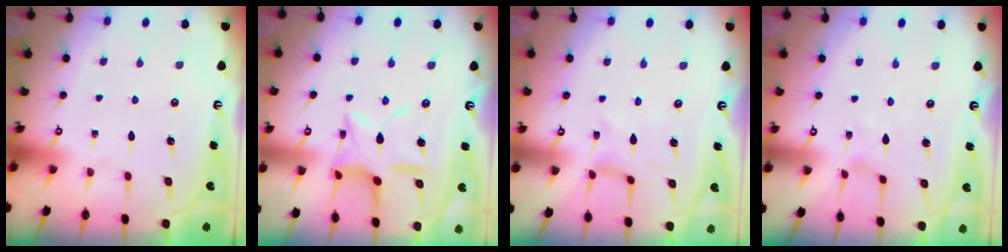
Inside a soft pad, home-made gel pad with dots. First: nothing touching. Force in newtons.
{"total": 12.4, "press": 12.4, "slide": 1.1}
{"total": 0.7, "press": 0.7, "slide": 0.2}
{"total": 0.0}